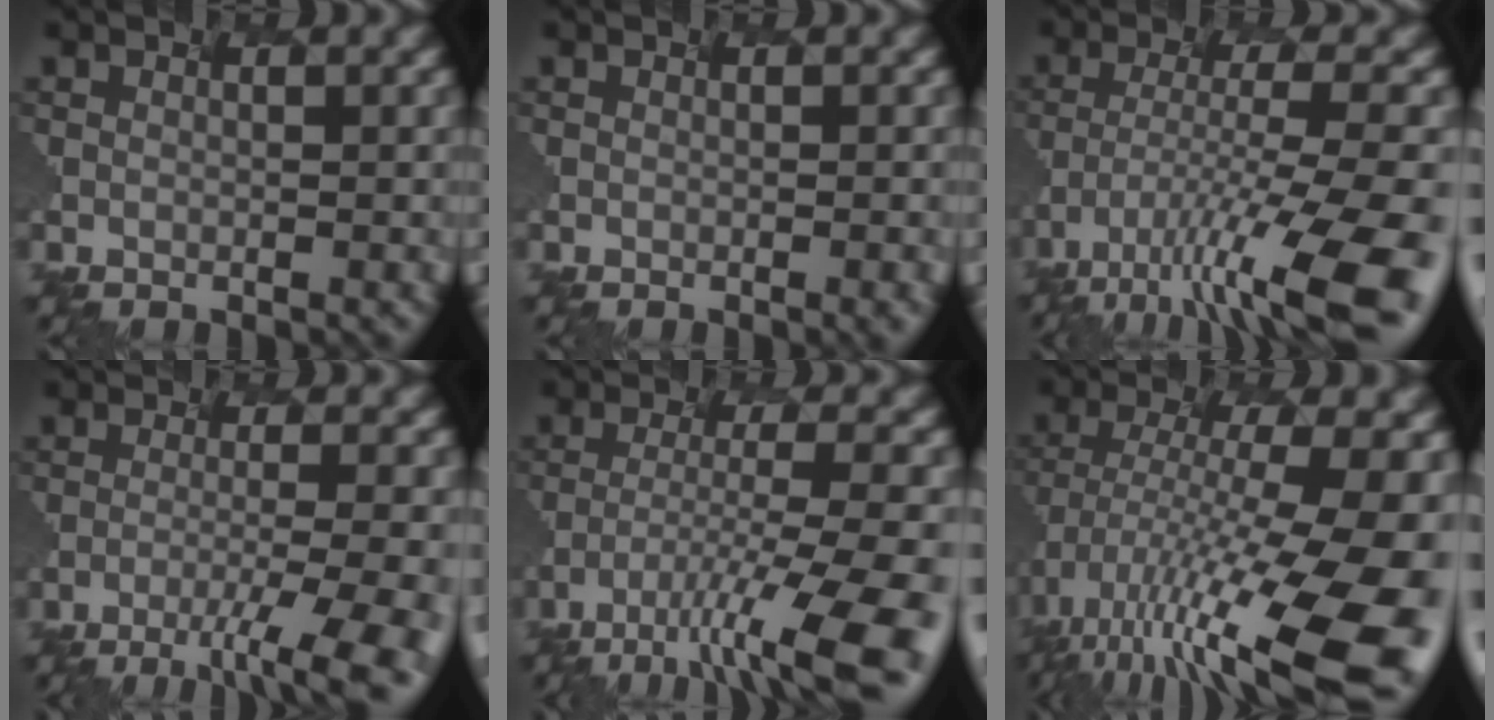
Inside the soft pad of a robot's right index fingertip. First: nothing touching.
{"total": 1.4, "force": [-0.5, 0.4, 1.2], "torque": [-0.008, 0.009, 0.002]}
{"total": 11.5, "force": [-8.3, 1.2, 7.9], "torque": [-0.164, -0.008, -0.112]}
{"total": 7.1, "force": [-4.2, 1.0, 5.6], "torque": [-0.098, -0.007, -0.036]}
{"total": 10.4, "force": [-7.2, 0.8, 7.4], "torque": [-0.143, -0.007, -0.094]}
{"total": 14.7, "force": [-7.2, 3.8, 12.3], "torque": [-0.243, -0.012, -0.094]}